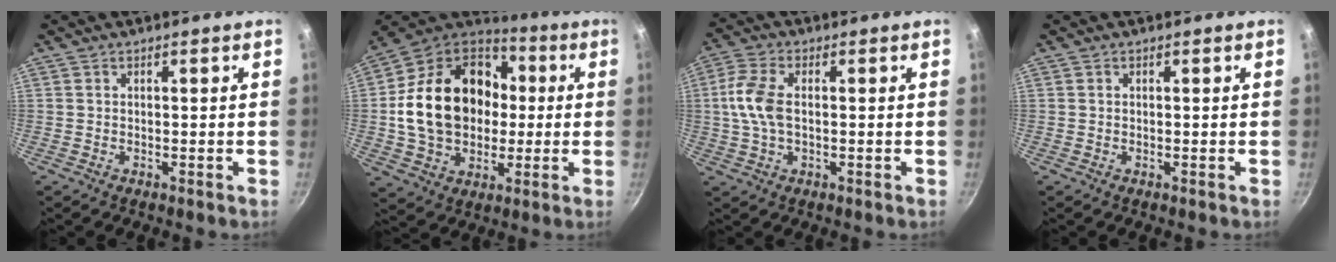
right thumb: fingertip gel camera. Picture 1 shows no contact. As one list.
[{"total": 24.1, "force": [0.7, 18.5, 15.5], "torque": [-0.251, 0.043, 0.017]}, {"total": 7.9, "force": [0.4, 4.4, 6.5], "torque": [-0.138, 0.013, 0.002]}, {"total": 0.0}]